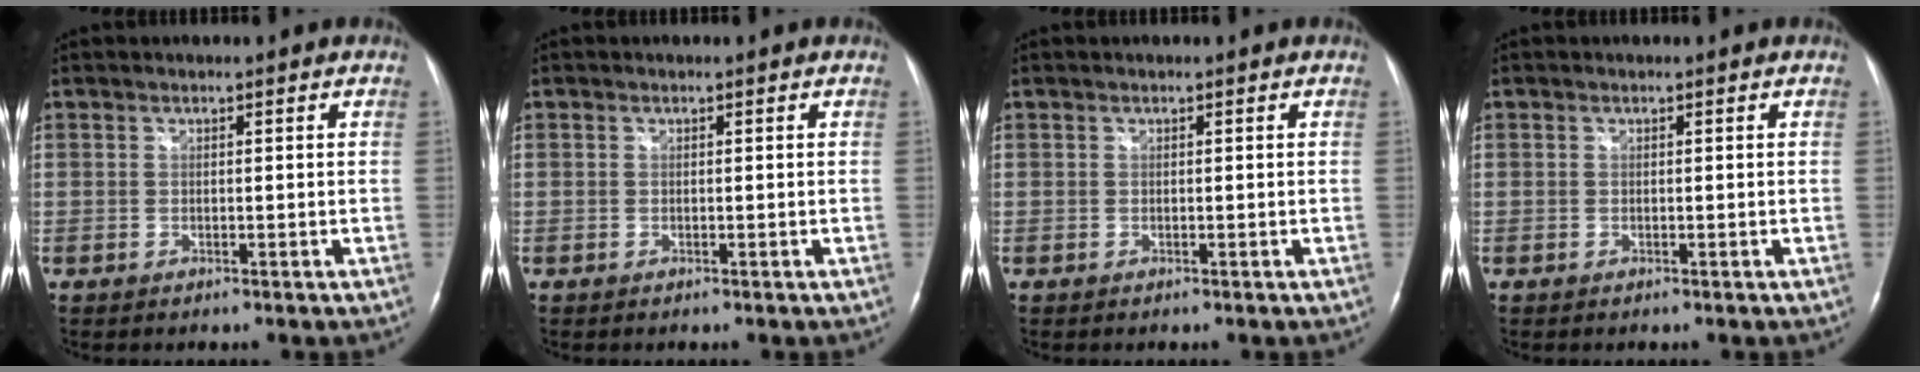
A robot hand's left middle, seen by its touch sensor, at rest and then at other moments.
{"total": 0.0}
{"total": 0.0}
{"total": 0.0}